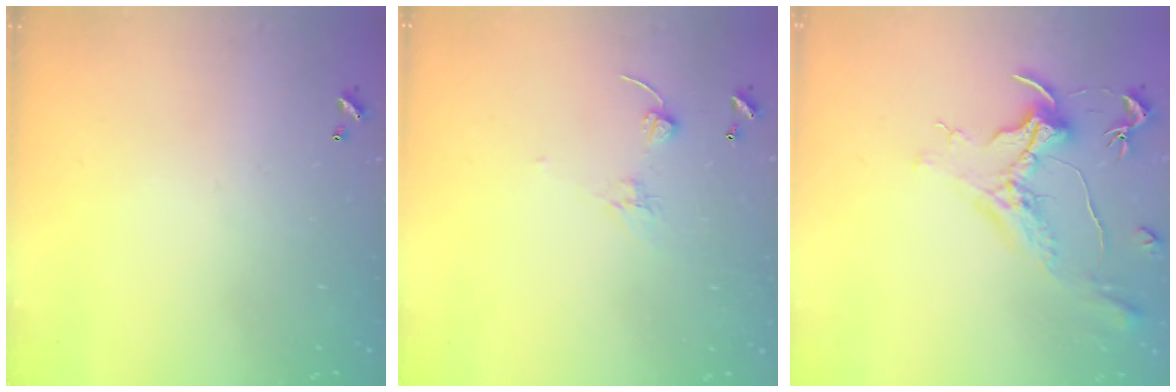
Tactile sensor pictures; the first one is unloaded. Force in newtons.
{"total": 1.7, "press": 1.5, "slide": 0.7}
{"total": 1.5, "press": 1.3, "slide": 0.8}